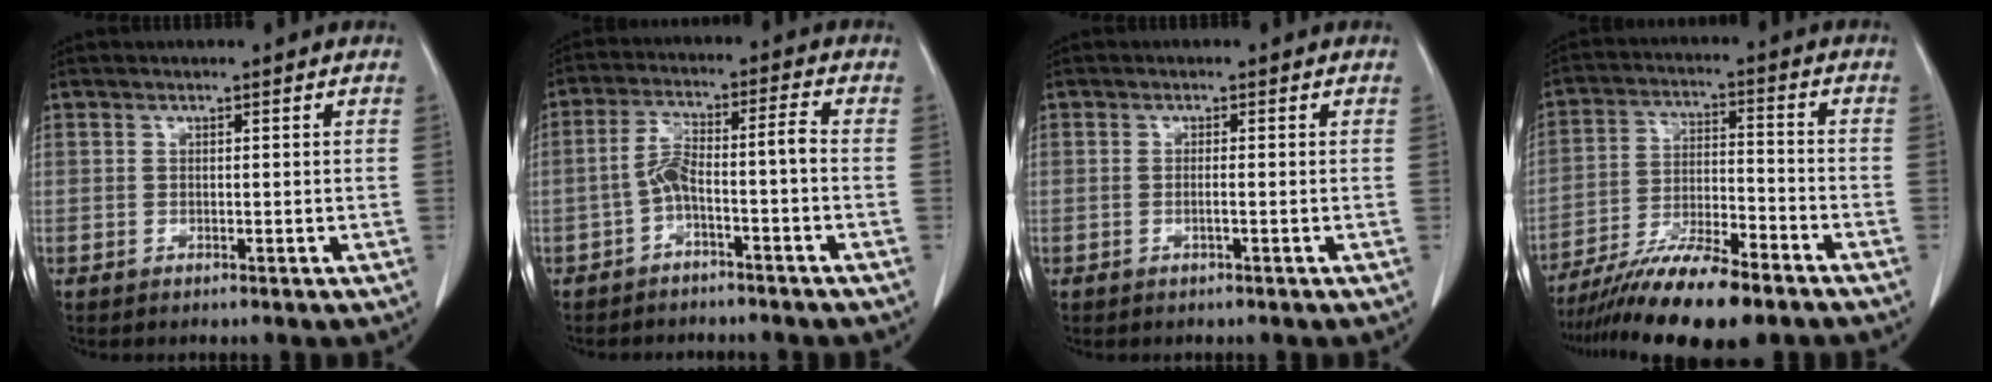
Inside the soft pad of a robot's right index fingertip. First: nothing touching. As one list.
[{"total": 6.0, "force": [-2.3, 0.6, 5.6], "torque": [-0.112, 0.035, -0.039]}, {"total": 0.9, "force": [-0.2, 0.0, 0.9], "torque": [-0.019, -0.001, -0.004]}, {"total": 14.9, "force": [-11.5, 2.2, 9.1], "torque": [-0.167, -0.019, -0.199]}]